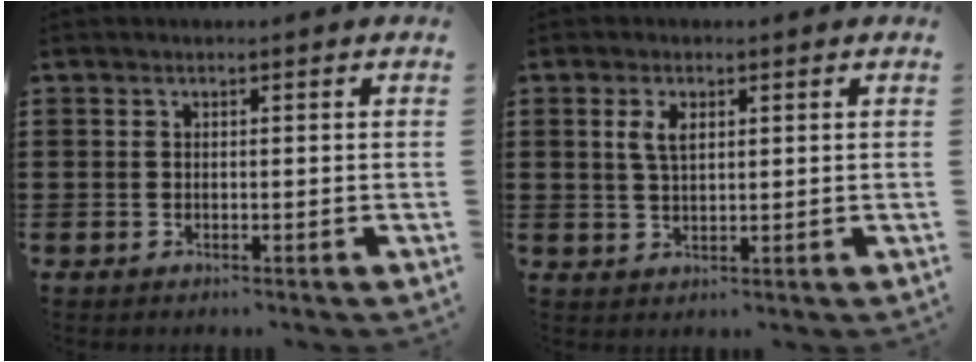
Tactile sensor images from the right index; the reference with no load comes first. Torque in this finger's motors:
{"motor_torque": [0.28, -0.02, 0.31, 0.07]}